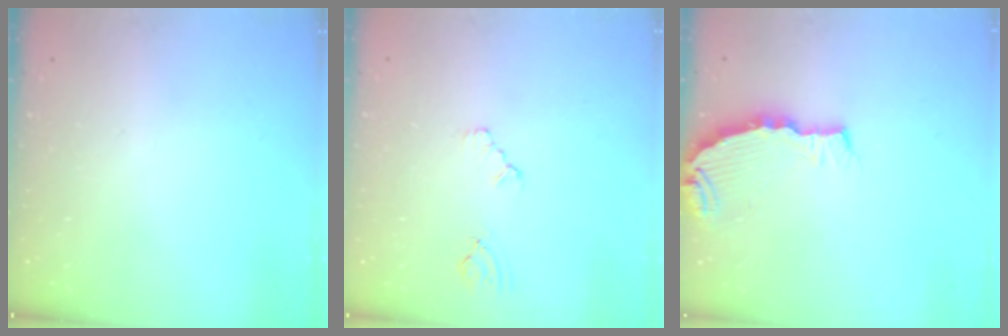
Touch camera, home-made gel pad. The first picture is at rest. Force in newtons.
{"total": 2.3, "press": 2.3, "slide": 0.4}
{"total": 5.0, "press": 4.9, "slide": 0.4}